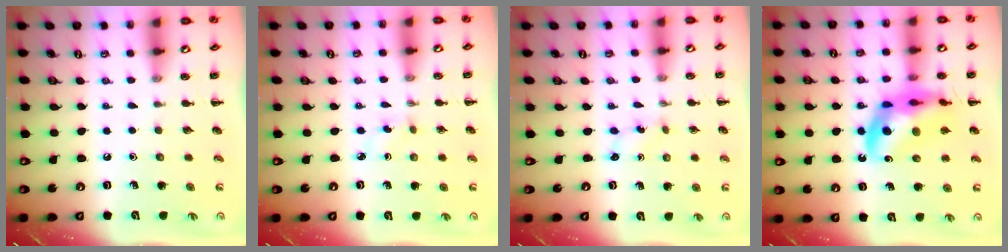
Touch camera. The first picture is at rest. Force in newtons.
{"total": 1.8, "press": 1.6, "slide": 0.7}
{"total": 1.0, "press": 0.9, "slide": 0.4}
{"total": 16.2, "press": 15.7, "slide": 4.2}